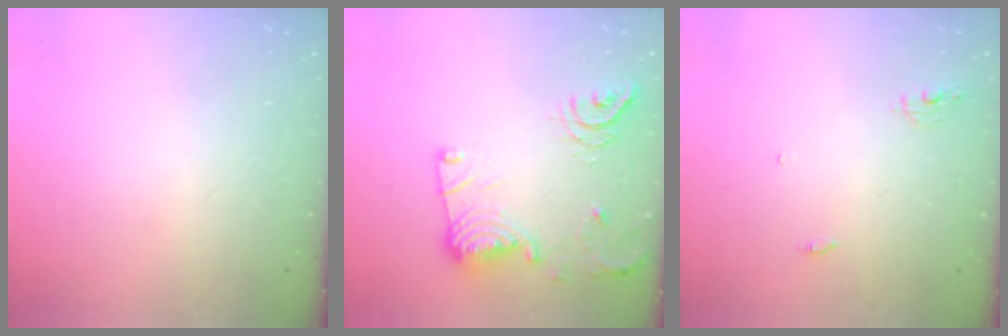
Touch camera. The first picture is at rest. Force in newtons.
{"total": 16.1, "press": 15.5, "slide": 4.2}
{"total": 4.2, "press": 4.2, "slide": 0.4}